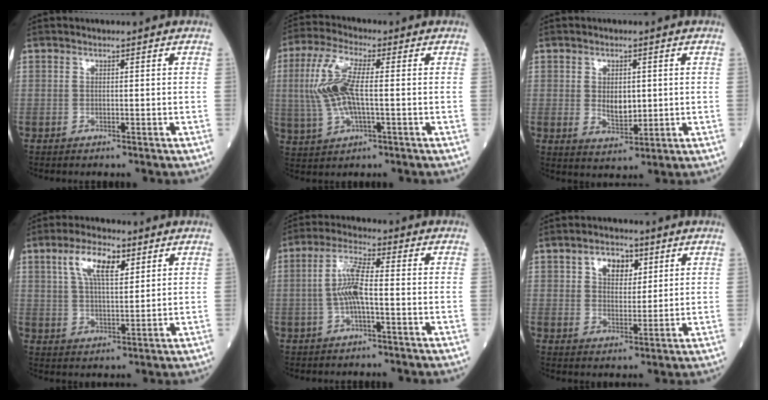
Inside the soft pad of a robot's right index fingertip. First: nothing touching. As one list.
[{"total": 10.2, "force": [0.3, 2.9, 9.8], "torque": [-0.228, 0.008, 0.007]}, {"total": 4.5, "force": [0.4, 2.4, 3.8], "torque": [-0.064, -0.007, 0.014]}, {"total": 8.0, "force": [3.8, 2.8, 6.5], "torque": [-0.128, 0.014, 0.071]}, {"total": 6.6, "force": [-0.7, 1.2, 6.5], "torque": [-0.138, 0.010, -0.019]}, {"total": 5.7, "force": [2.5, 3.6, 3.7], "torque": [-0.059, 0.012, 0.043]}]